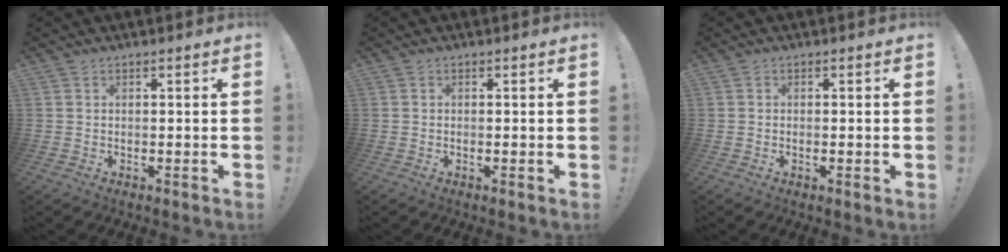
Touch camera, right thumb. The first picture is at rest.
{"total": 0.0}
{"total": 0.6, "force": [0.0, 0.0, 0.6], "torque": [-0.002, -0.004, -0.001]}